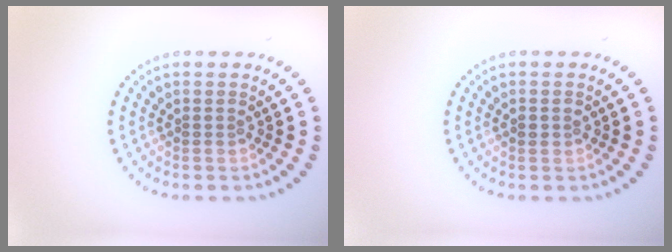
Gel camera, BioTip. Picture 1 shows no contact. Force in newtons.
{"total": 1.3, "press": 1.2, "slide": 0.3}